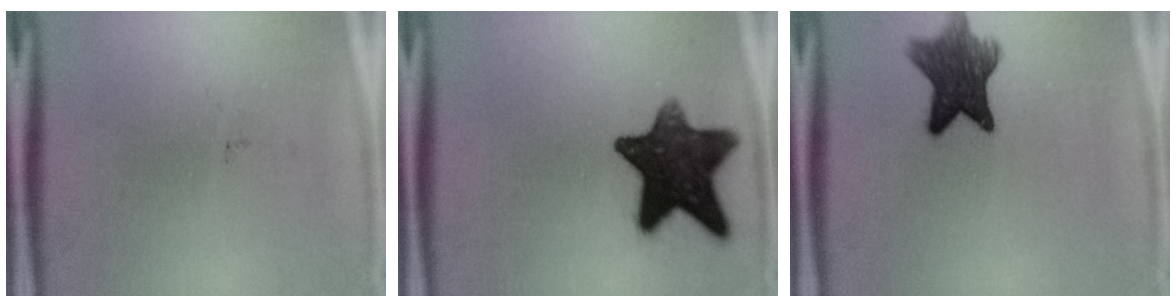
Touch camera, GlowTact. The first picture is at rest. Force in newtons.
{"total": 13.5}
{"total": 9.1}